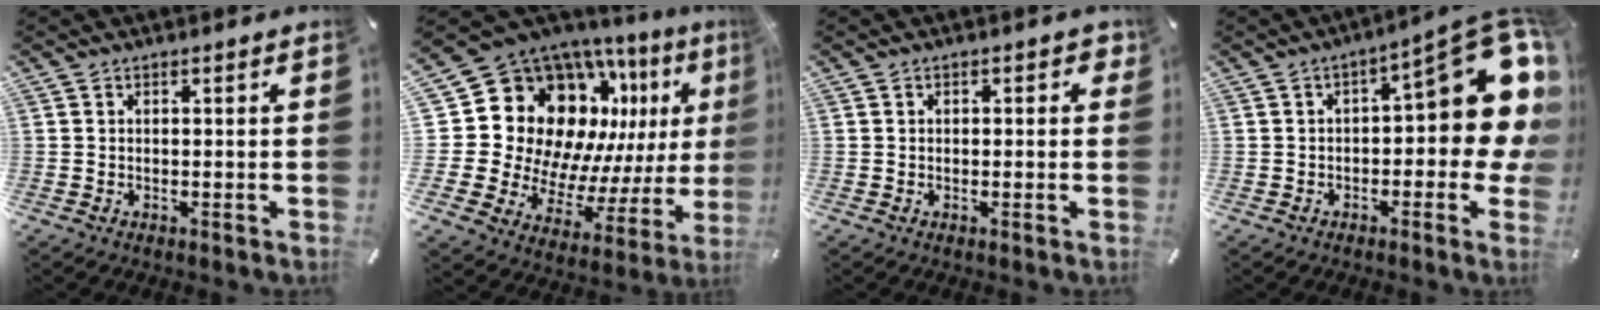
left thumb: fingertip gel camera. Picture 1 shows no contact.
{"total": 20.4, "force": [8.4, 15.8, 9.9], "torque": [-0.164, -0.103, 0.195]}
{"total": 1.4, "force": [0.0, 1.1, 0.9], "torque": [-0.009, 0.003, -0.002]}
{"total": 17.4, "force": [4.8, 7.1, 15.1], "torque": [-0.179, -0.038, 0.079]}